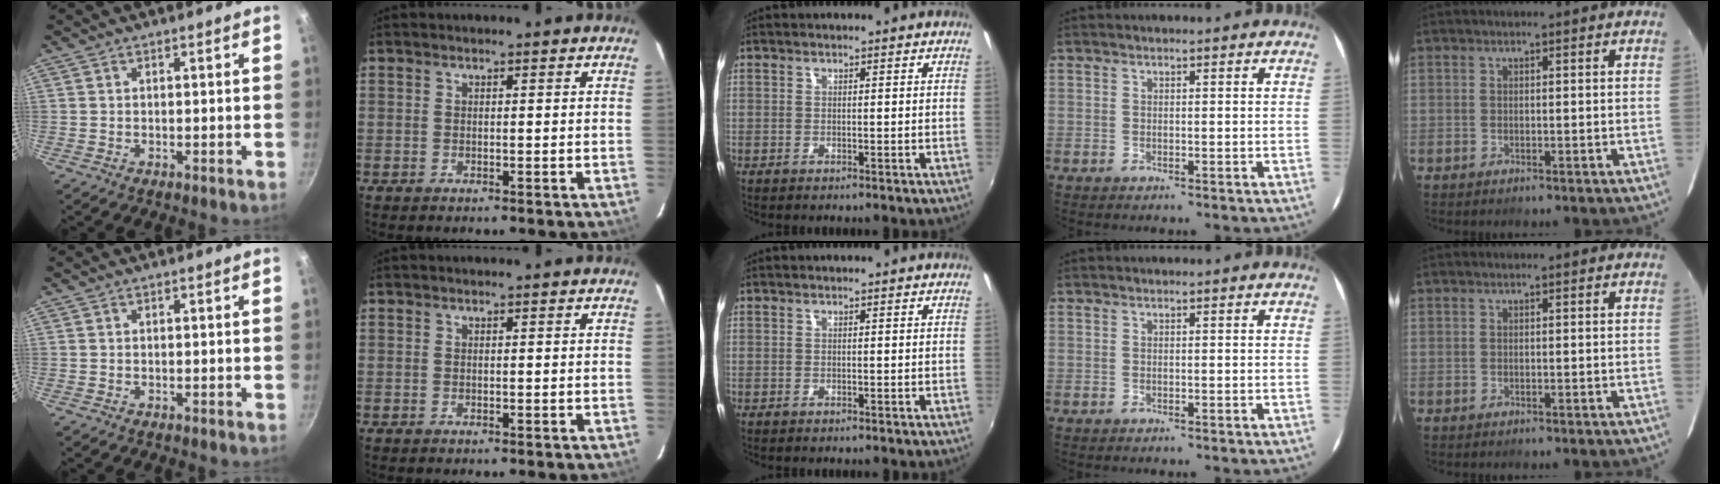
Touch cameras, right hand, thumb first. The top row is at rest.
{}